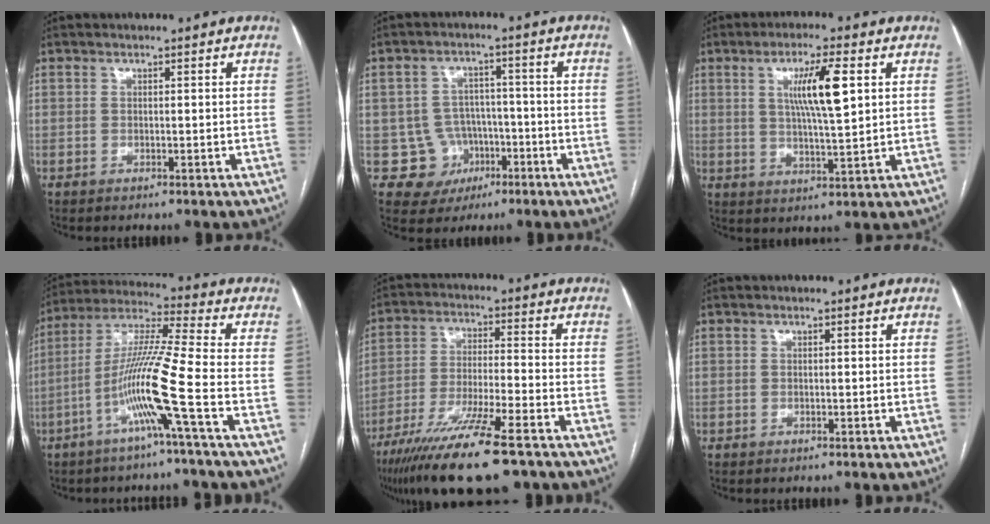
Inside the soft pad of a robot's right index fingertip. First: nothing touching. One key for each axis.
{"total": 7.1, "fx": -2.3, "fy": 6.8, "fz": 0.5, "tx": 0.000, "ty": 0.015, "tz": -0.028}
{"total": 8.5, "fx": 2.5, "fy": 0.7, "fz": 8.1, "tx": -0.145, "ty": 0.000, "tz": 0.045}
{"total": 12.3, "fx": -4.8, "fy": -2.0, "fz": 11.1, "tx": -0.218, "ty": 0.000, "tz": -0.099}
{"total": 15.8, "fx": -11.1, "fy": 1.1, "fz": 11.2, "tx": -0.208, "ty": -0.047, "tz": -0.193}
{"total": 0.0}